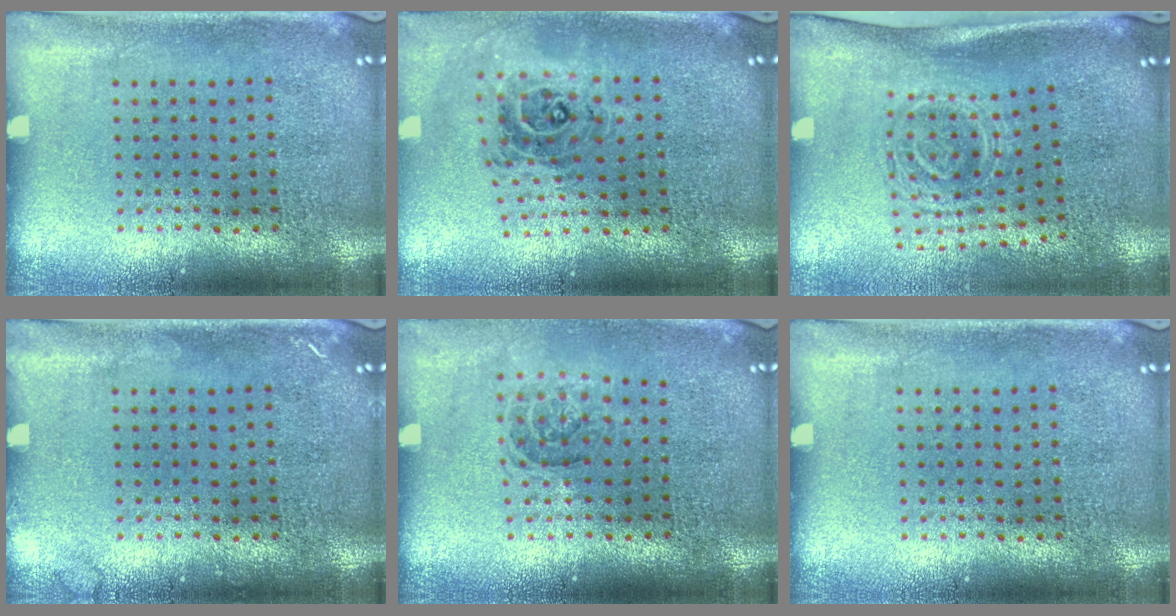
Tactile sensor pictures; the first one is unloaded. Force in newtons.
{"total": 1.0, "press": 0.9, "slide": 0.3}
{"total": 1.7, "press": 1.2, "slide": 1.2}
{"total": 0.8, "press": 0.8, "slide": 0.1}
{"total": 1.1, "press": 1.0, "slide": 0.5}
{"total": 0.0}